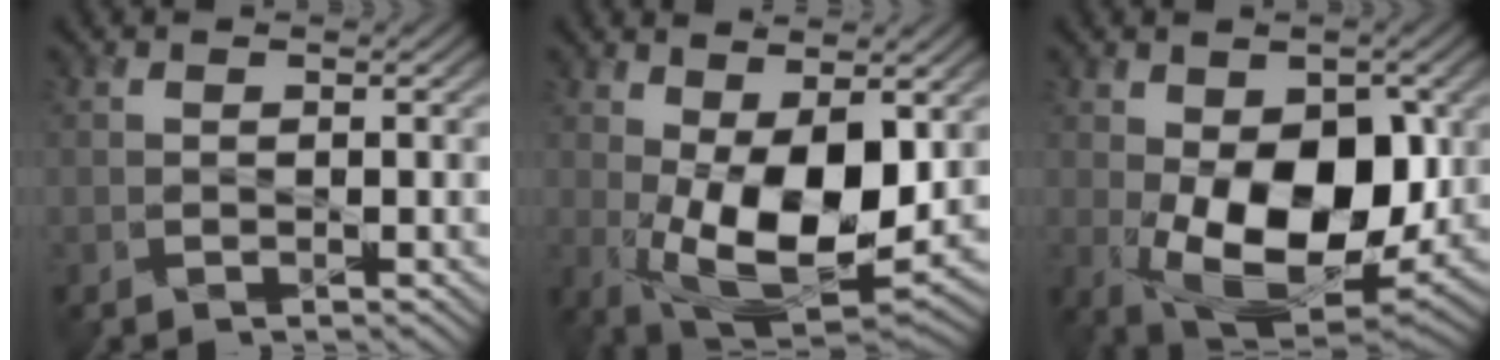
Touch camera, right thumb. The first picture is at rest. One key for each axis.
{"total": 13.1, "fx": 0.5, "fy": 6.1, "fz": 11.6, "tx": -0.218, "ty": -0.014, "tz": 0.016}
{"total": 14.7, "fx": -1.1, "fy": 8.5, "fz": 12.0, "tx": -0.200, "ty": -0.023, "tz": -0.009}